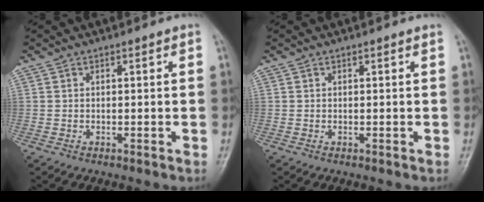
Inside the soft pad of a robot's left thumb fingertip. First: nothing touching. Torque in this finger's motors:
{"motor_torque": [0.00, 0.00, 0.00, 0.00, 0.00]}